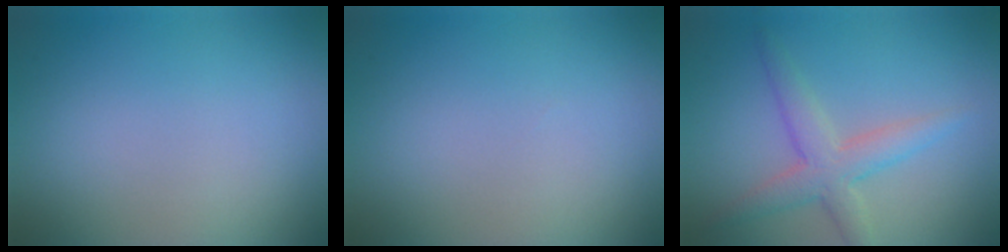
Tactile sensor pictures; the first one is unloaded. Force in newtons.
{"total": 0.0}
{"total": 3.5, "press": 3.5, "slide": 0.1}